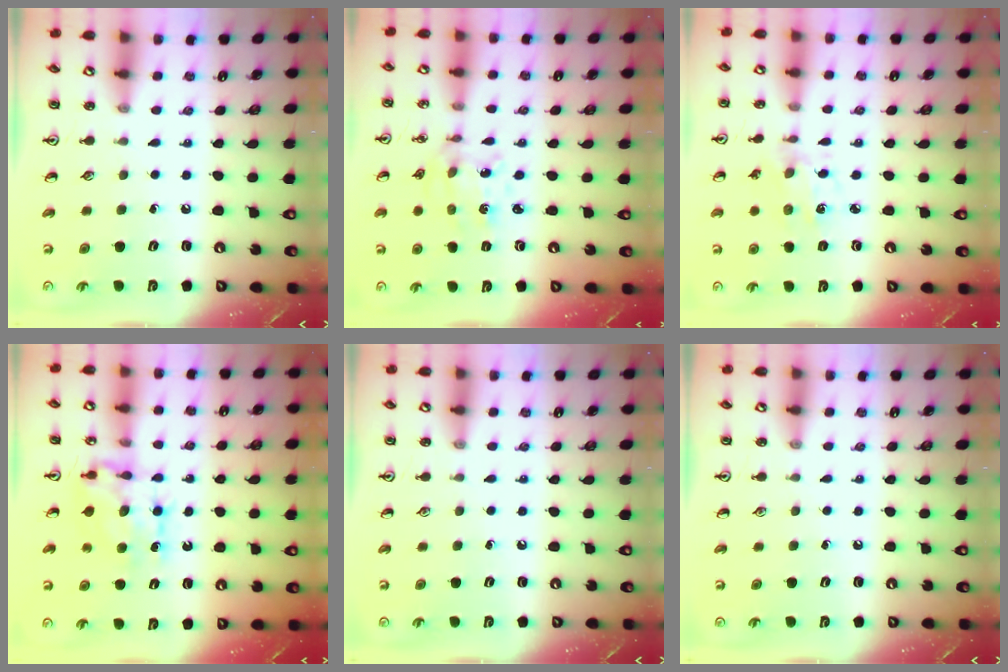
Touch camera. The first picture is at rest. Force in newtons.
{"total": 3.8, "press": 3.5, "slide": 1.5}
{"total": 2.1, "press": 2.0, "slide": 0.6}
{"total": 7.5, "press": 7.5, "slide": 0.7}
{"total": 0.0}
{"total": 0.0}